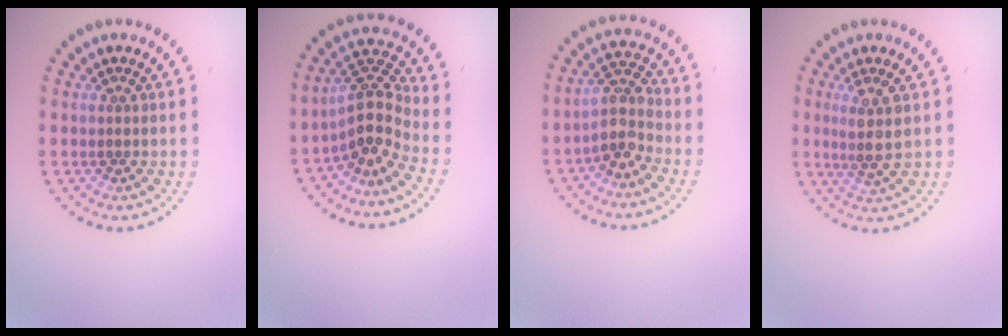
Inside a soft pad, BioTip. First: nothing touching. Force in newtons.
{"total": 3.7, "press": 2.8, "slide": 2.5}
{"total": 3.2, "press": 2.5, "slide": 2.1}
{"total": 2.5, "press": 2.1, "slide": 1.5}